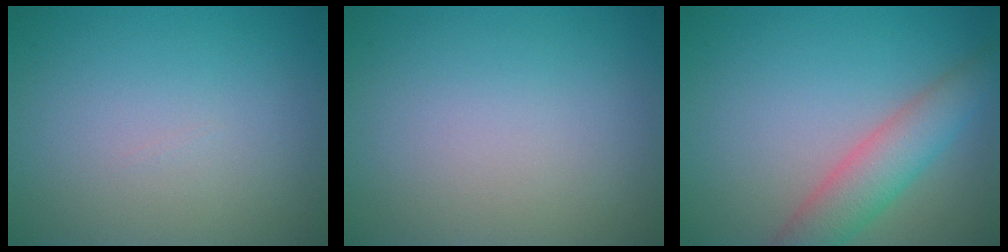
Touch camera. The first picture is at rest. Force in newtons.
{"total": 0.0}
{"total": 4.6, "press": 4.6, "slide": 0.2}